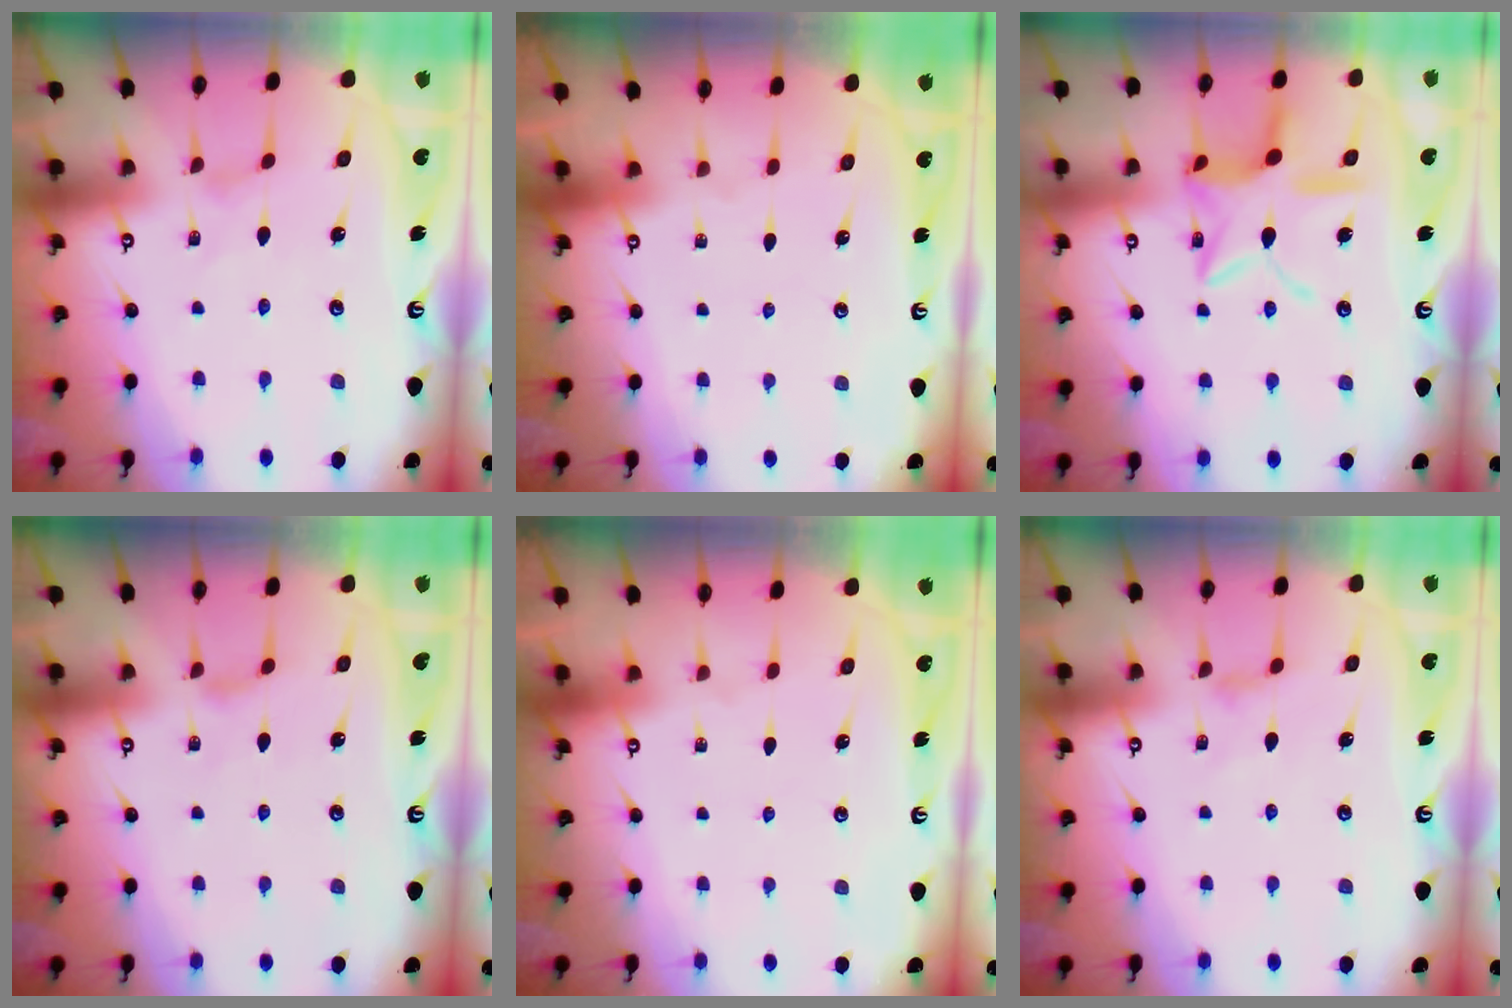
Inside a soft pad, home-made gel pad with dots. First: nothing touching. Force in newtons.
{"total": 0.0}
{"total": 12.8, "press": 12.7, "slide": 1.1}
{"total": 1.7, "press": 1.6, "slide": 0.4}
{"total": 0.0}
{"total": 1.9, "press": 1.8, "slide": 0.5}